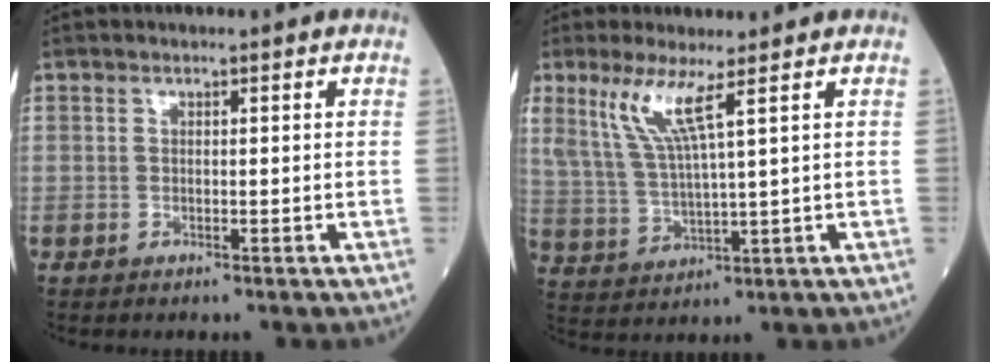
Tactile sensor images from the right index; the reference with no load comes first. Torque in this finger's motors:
{"motor_torque": [0.61, 0.60, 0.37, 0.13]}